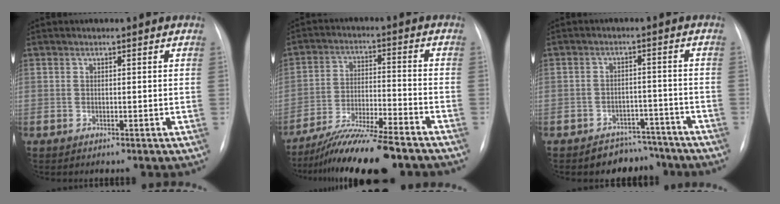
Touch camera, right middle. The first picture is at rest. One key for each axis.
{"total": 13.1, "fx": -11.1, "fy": 0.2, "fz": 6.9, "tx": -0.112, "ty": -0.017, "tz": -0.186}
{"total": 5.7, "fx": -4.8, "fy": 3.0, "fz": -0.3, "tx": 0.021, "ty": 0.028, "tz": -0.069}